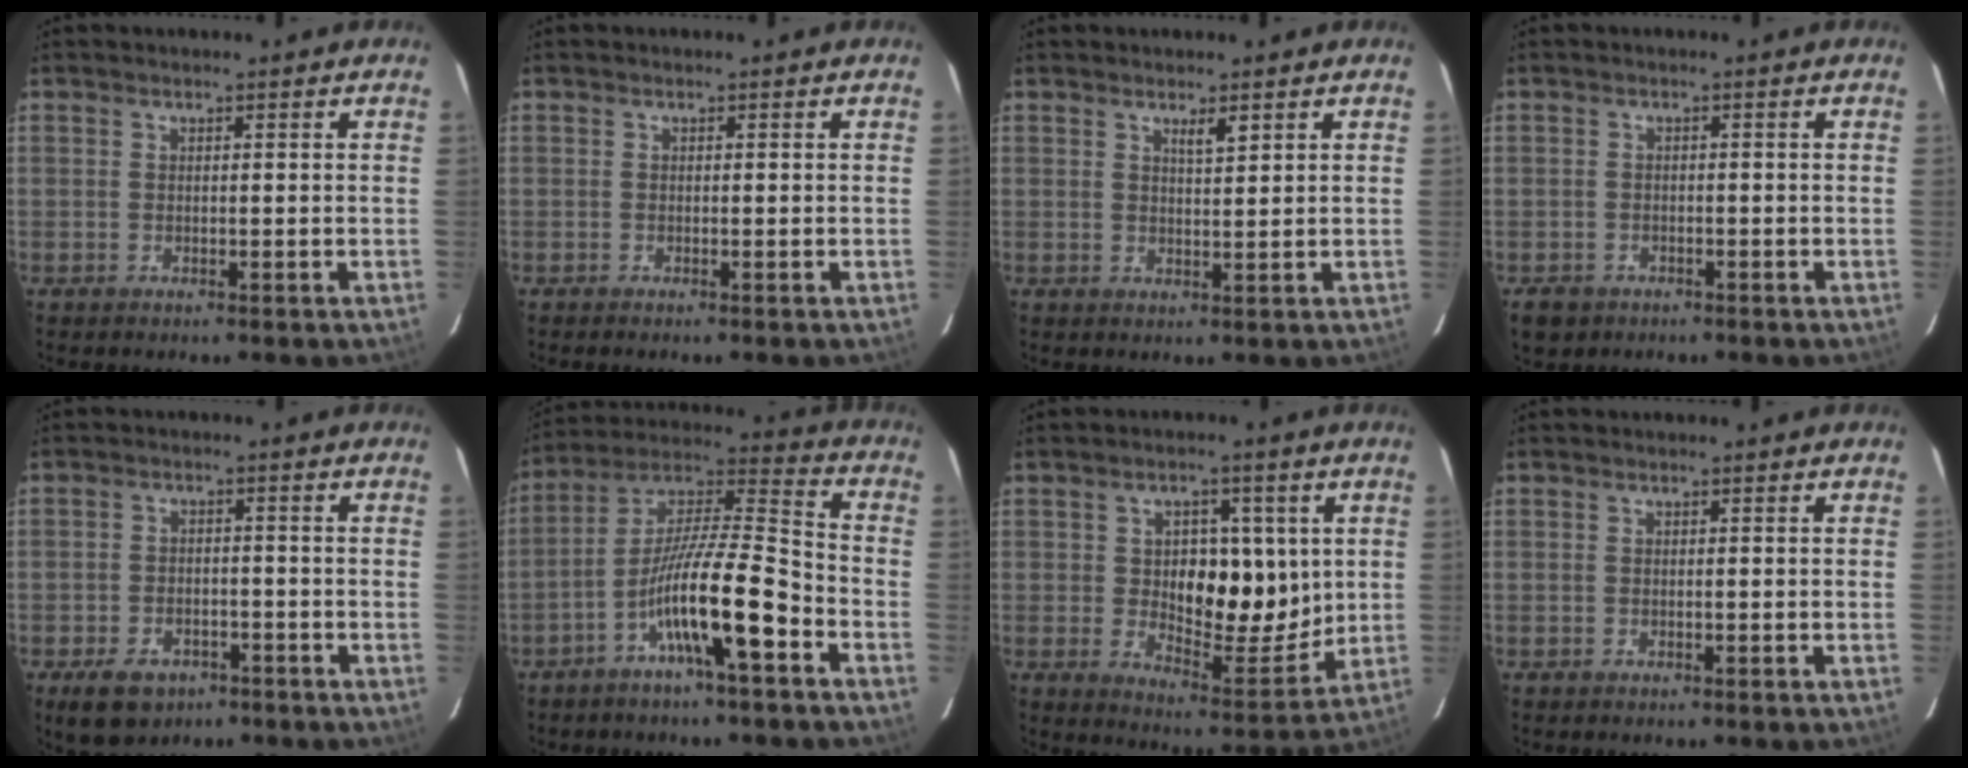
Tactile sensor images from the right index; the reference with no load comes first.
{"total": 0.5, "force": [-0.4, -0.1, 0.3], "torque": [-0.004, 0.000, -0.008]}
{"total": 2.0, "force": [1.3, 0.2, 1.4], "torque": [-0.028, -0.002, 0.024]}
{"total": 3.5, "force": [-2.0, 2.8, 0.5], "torque": [-0.014, 0.002, -0.031]}
{"total": 6.6, "force": [-4.1, 4.2, 3.1], "torque": [-0.061, -0.001, -0.057]}
{"total": 14.3, "force": [-6.4, 1.0, 12.8], "torque": [-0.236, 0.008, -0.116]}
{"total": 11.7, "force": [1.6, 5.9, 10.0], "torque": [-0.139, 0.003, 0.037]}
{"total": 0.0}